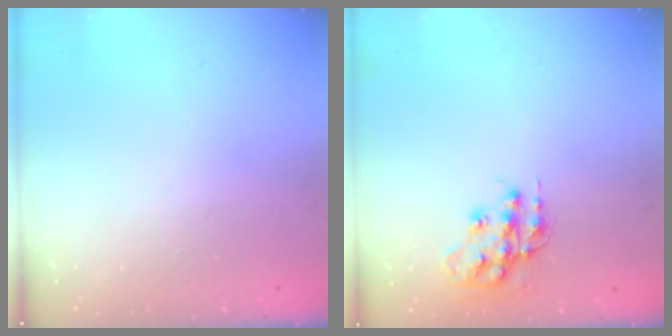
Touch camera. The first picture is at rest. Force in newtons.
{"total": 14.0, "press": 14.0, "slide": 0.7}